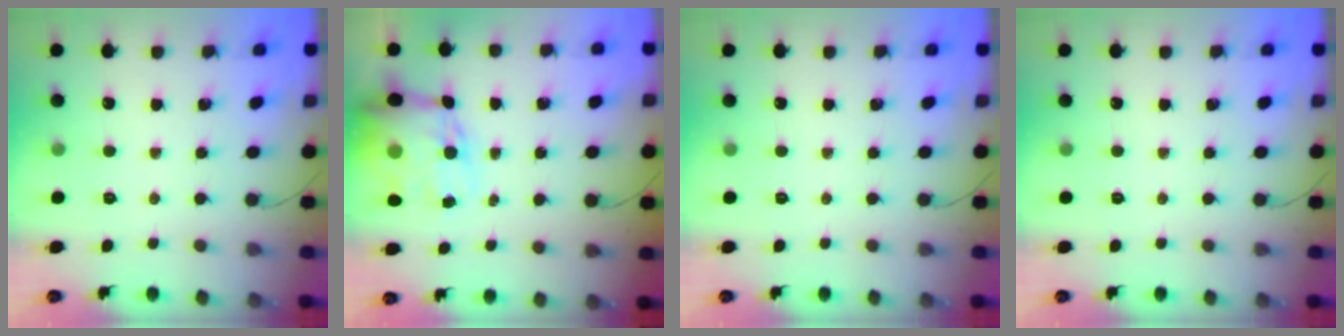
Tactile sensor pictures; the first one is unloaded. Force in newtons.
{"total": 16.0, "press": 15.6, "slide": 3.6}
{"total": 0.0}
{"total": 0.0}